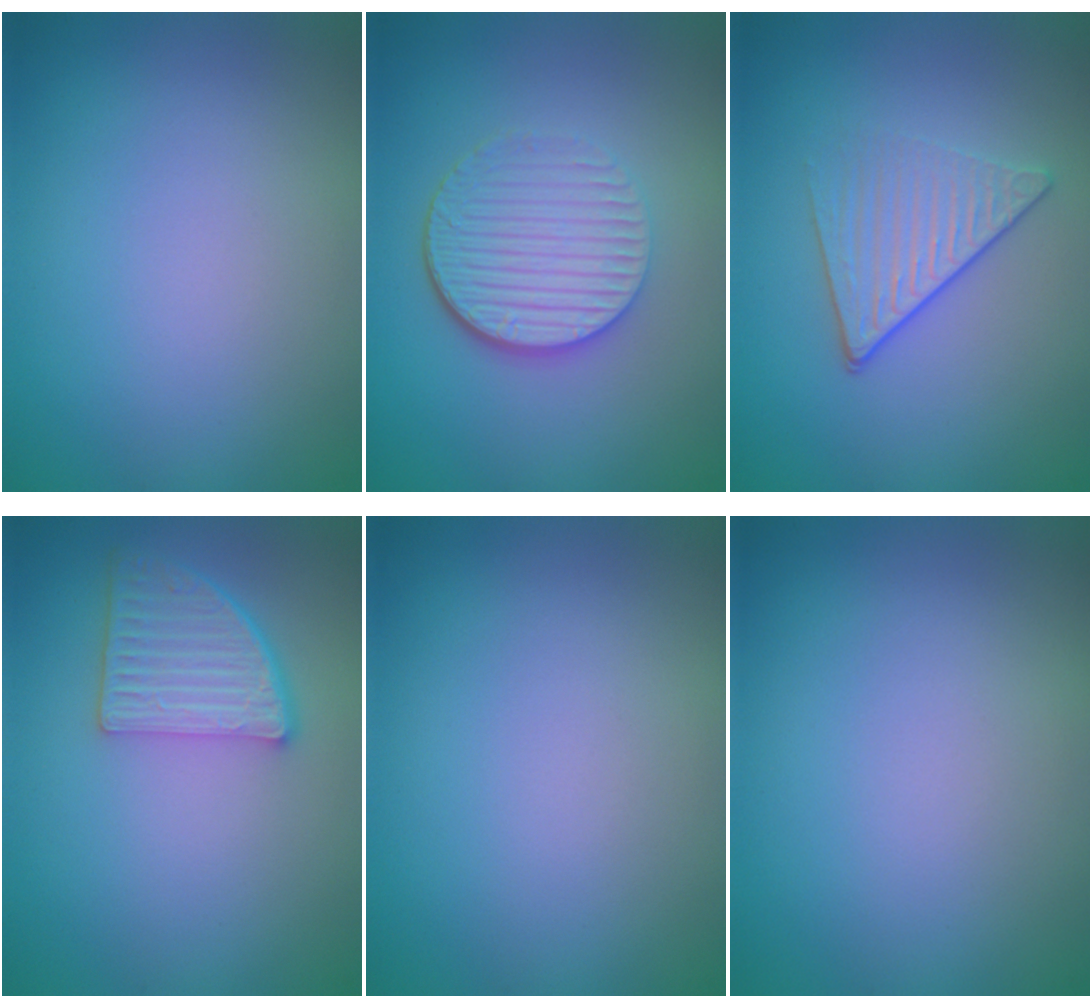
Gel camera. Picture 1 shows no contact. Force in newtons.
{"total": 5.3, "press": 3.8, "slide": 3.6}
{"total": 3.5, "press": 2.8, "slide": 2.1}
{"total": 4.5, "press": 3.6, "slide": 2.7}
{"total": 0.0}
{"total": 0.0}